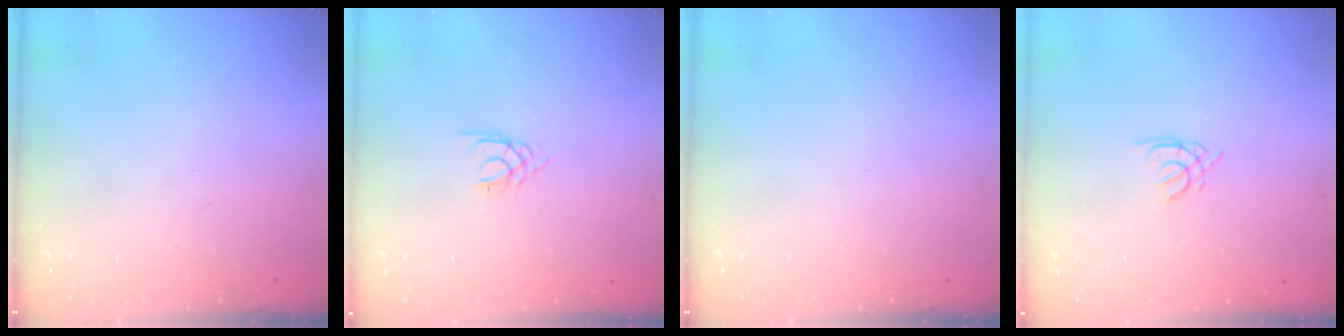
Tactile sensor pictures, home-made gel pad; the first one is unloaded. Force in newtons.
{"total": 1.6, "press": 1.6, "slide": 0.3}
{"total": 0.0}
{"total": 0.5, "press": 0.4, "slide": 0.3}